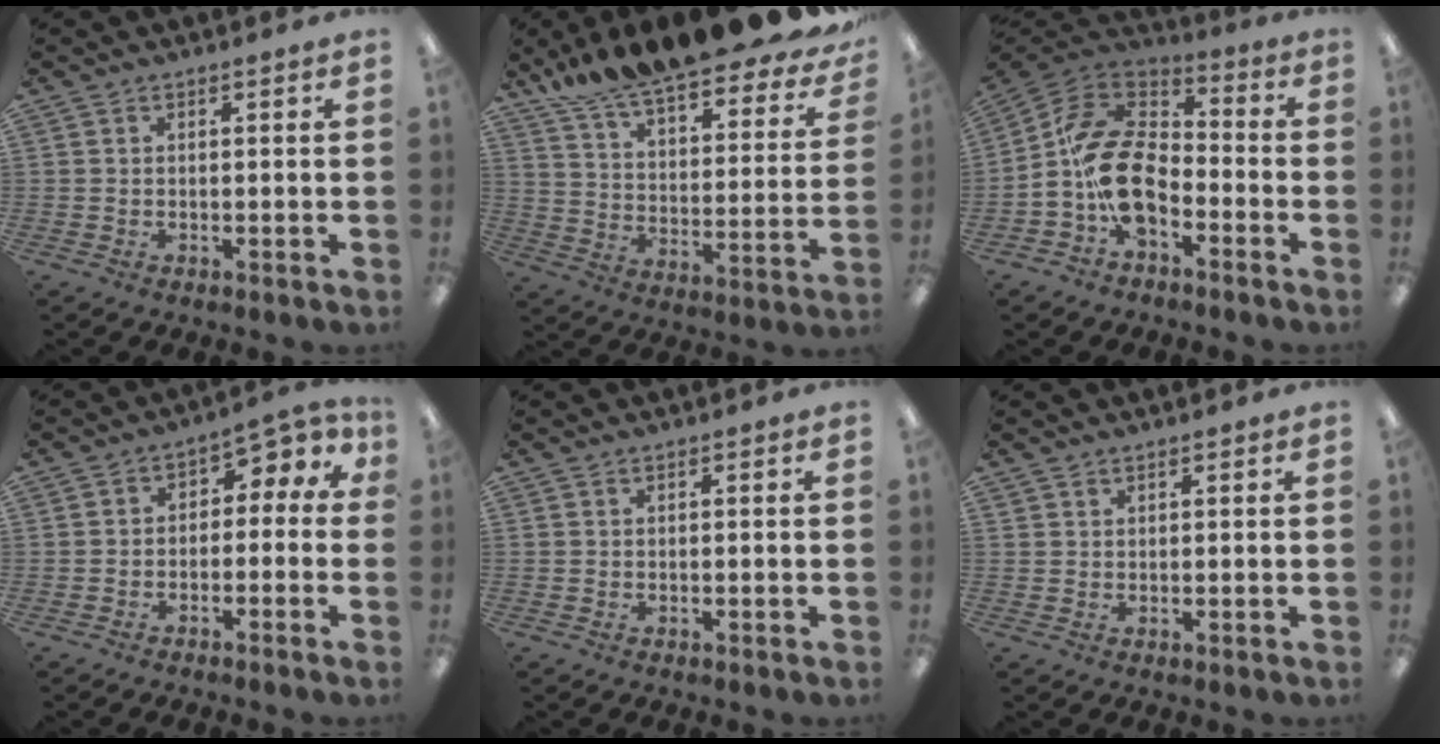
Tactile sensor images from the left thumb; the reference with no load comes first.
{"total": 15.9, "force": [14.2, 3.0, 6.5], "torque": [-0.122, -0.113, 0.242]}
{"total": 16.5, "force": [-4.8, 10.2, 12.0], "torque": [-0.246, 0.036, -0.086]}
{"total": 4.2, "force": [-1.9, 2.9, 2.4], "torque": [-0.022, 0.012, -0.042]}
{"total": 0.0}
{"total": 1.0, "force": [0.9, 0.4, 0.1], "torque": [-0.002, 0.000, 0.017]}